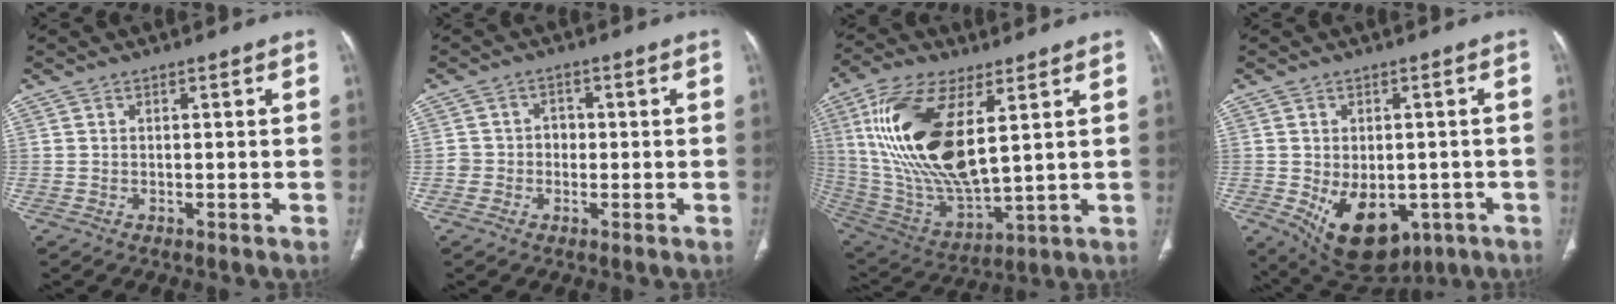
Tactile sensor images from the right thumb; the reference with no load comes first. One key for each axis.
{"total": 3.4, "fx": -0.6, "fy": 3.2, "fz": 1.1, "tx": 0.005, "ty": 0.015, "tz": -0.013}
{"total": 23.0, "fx": 6.3, "fy": 10.0, "fz": 19.8, "tx": -0.401, "ty": -0.029, "tz": 0.126}
{"total": 14.4, "fx": -4.8, "fy": 9.3, "fz": 10.0, "tx": -0.129, "ty": -0.001, "tz": -0.046}